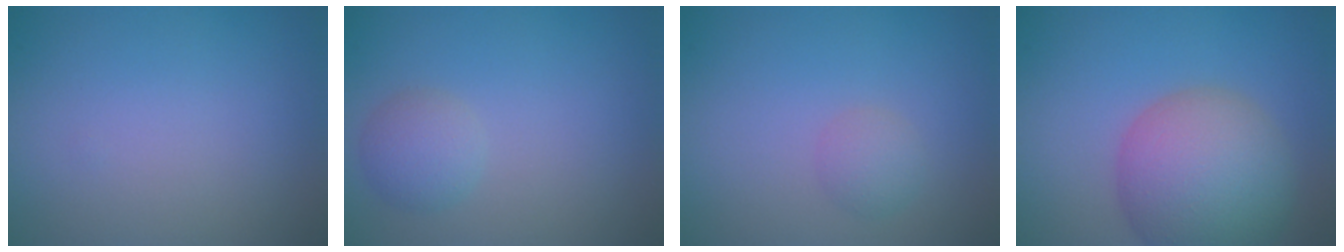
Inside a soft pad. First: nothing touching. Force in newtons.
{"total": 2.2, "press": 2.2, "slide": 0.1}
{"total": 1.5, "press": 1.5, "slide": 0.1}
{"total": 9.4, "press": 9.4, "slide": 0.6}